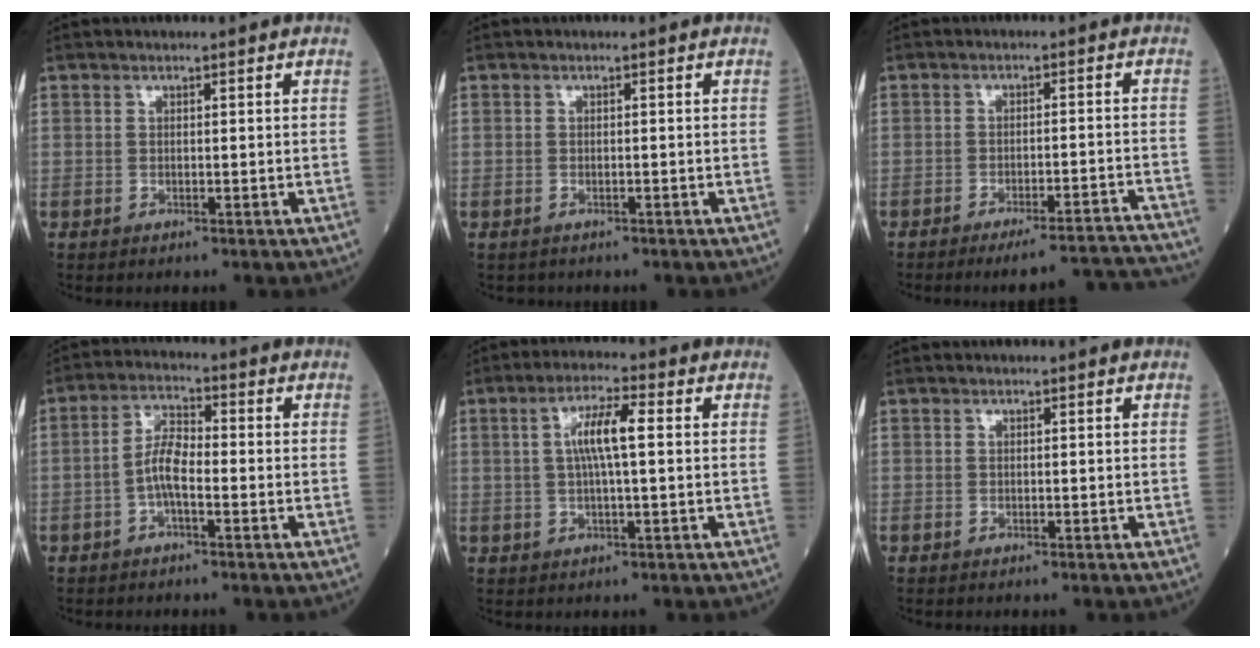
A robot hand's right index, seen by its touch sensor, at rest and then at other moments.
{"total": 1.1, "force": [-0.9, 0.7, -0.2], "torque": [-0.006, 0.003, -0.014]}
{"total": 12.5, "force": [-12.2, -0.7, 2.7], "torque": [-0.008, 0.007, -0.156]}
{"total": 4.9, "force": [-1.4, 1.4, 4.5], "torque": [-0.088, 0.011, -0.034]}
{"total": 6.2, "force": [1.0, 0.7, 6.1], "torque": [-0.118, 0.009, 0.018]}
{"total": 0.0}